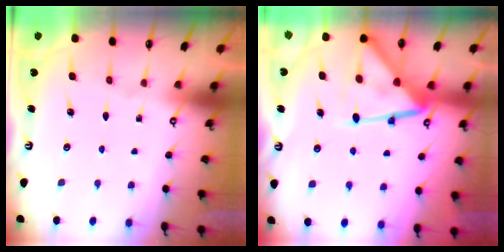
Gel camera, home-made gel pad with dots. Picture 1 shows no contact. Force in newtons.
{"total": 12.3, "press": 12.3, "slide": 0.9}